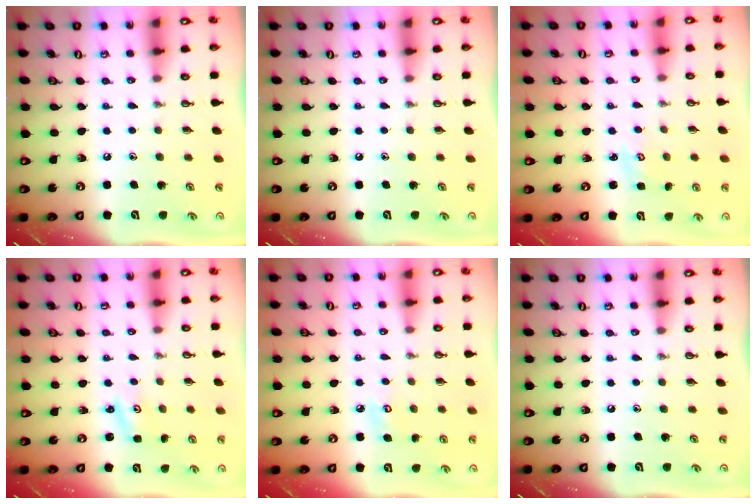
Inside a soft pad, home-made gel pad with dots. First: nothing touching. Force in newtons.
{"total": 0.0}
{"total": 1.7, "press": 1.7, "slide": 0.2}
{"total": 1.5, "press": 1.5, "slide": 0.2}
{"total": 5.9, "press": 5.9, "slide": 0.5}
{"total": 0.0}